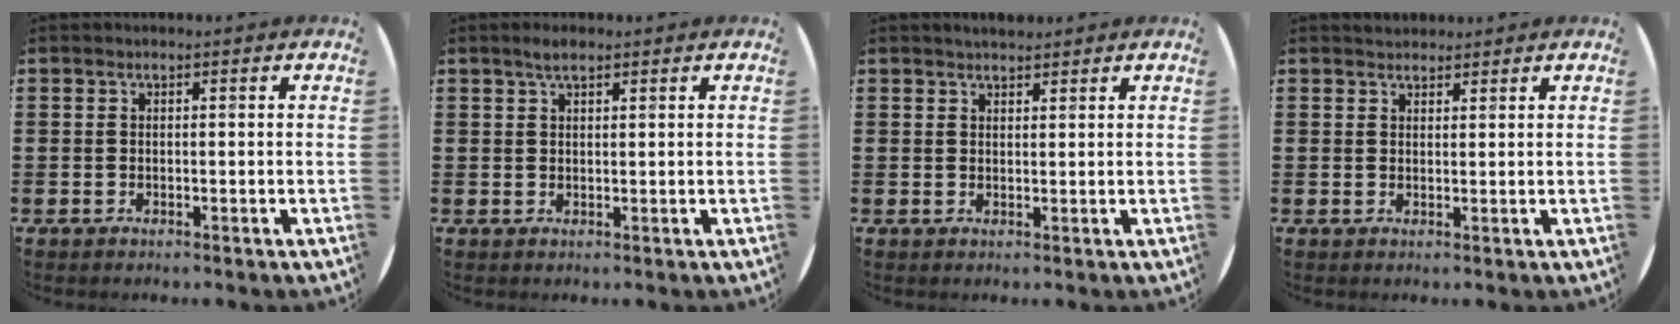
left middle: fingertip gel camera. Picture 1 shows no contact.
{"total": 2.1, "force": [1.5, 0.6, 1.3], "torque": [-0.027, 0.006, 0.025]}
{"total": 1.6, "force": [1.6, 0.3, 0.2], "torque": [-0.005, 0.005, 0.030]}
{"total": 1.5, "force": [1.5, 0.4, -0.1], "torque": [0.009, 0.002, 0.027]}